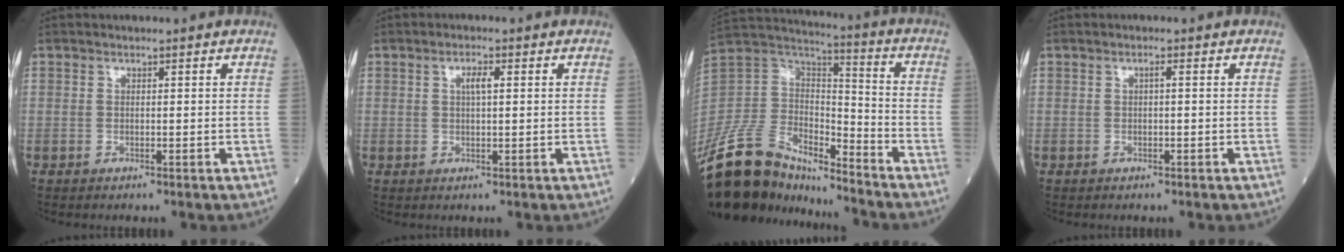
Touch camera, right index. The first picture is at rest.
{"total": 2.2, "force": [0.7, 0.5, 2.1], "torque": [-0.040, 0.001, 0.011]}
{"total": 20.5, "force": [-17.4, 6.8, 8.6], "torque": [-0.196, 0.025, -0.326]}
{"total": 0.6, "force": [0.1, 0.0, 0.6], "torque": [-0.011, 0.002, 0.000]}